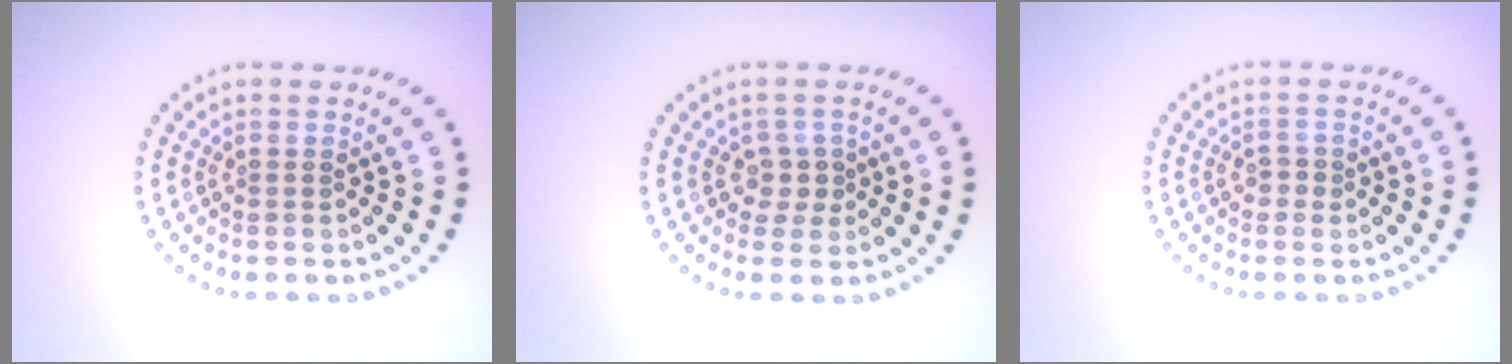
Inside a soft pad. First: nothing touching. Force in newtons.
{"total": 1.7, "press": 1.3, "slide": 1.1}
{"total": 1.0, "press": 1.0, "slide": 0.2}